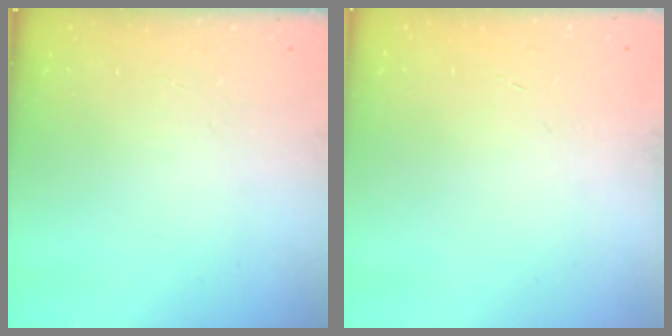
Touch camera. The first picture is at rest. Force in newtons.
{"total": 0.0}